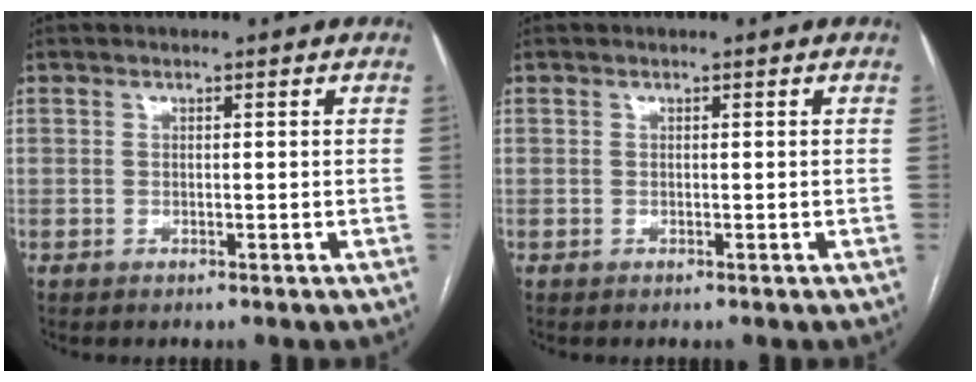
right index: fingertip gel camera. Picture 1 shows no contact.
{"total": 0.0}